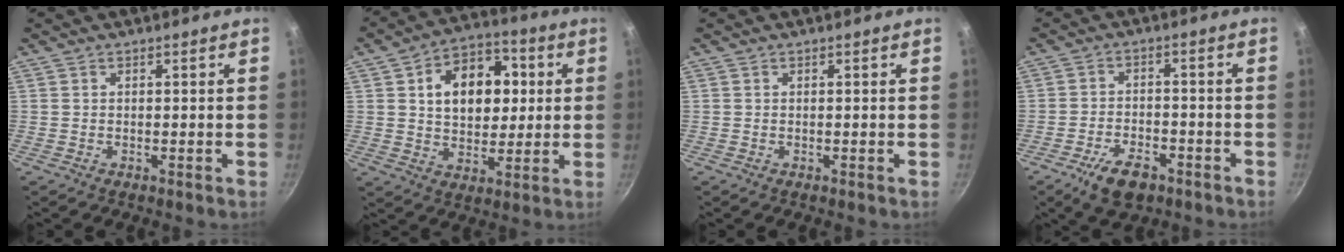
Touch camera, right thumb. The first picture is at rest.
{"total": 15.1, "force": [2.9, 10.6, 10.3], "torque": [-0.110, 0.008, 0.041]}
{"total": 0.0}
{"total": 8.4, "force": [-4.9, 4.2, 5.3], "torque": [-0.083, 0.025, -0.080]}